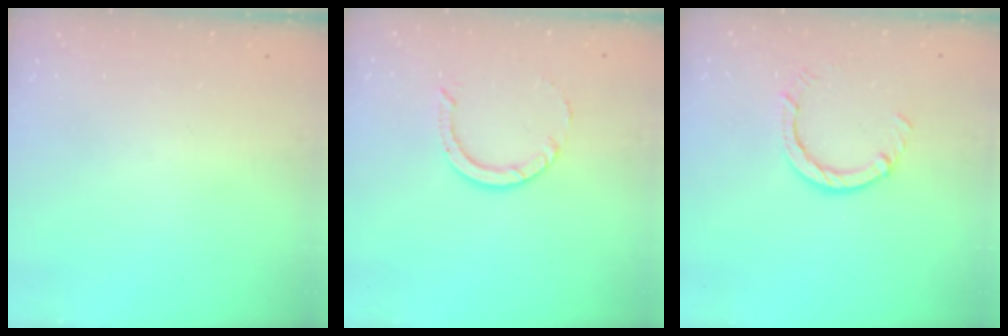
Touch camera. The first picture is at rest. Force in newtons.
{"total": 5.3, "press": 5.3, "slide": 0.1}
{"total": 4.2, "press": 4.2, "slide": 0.4}